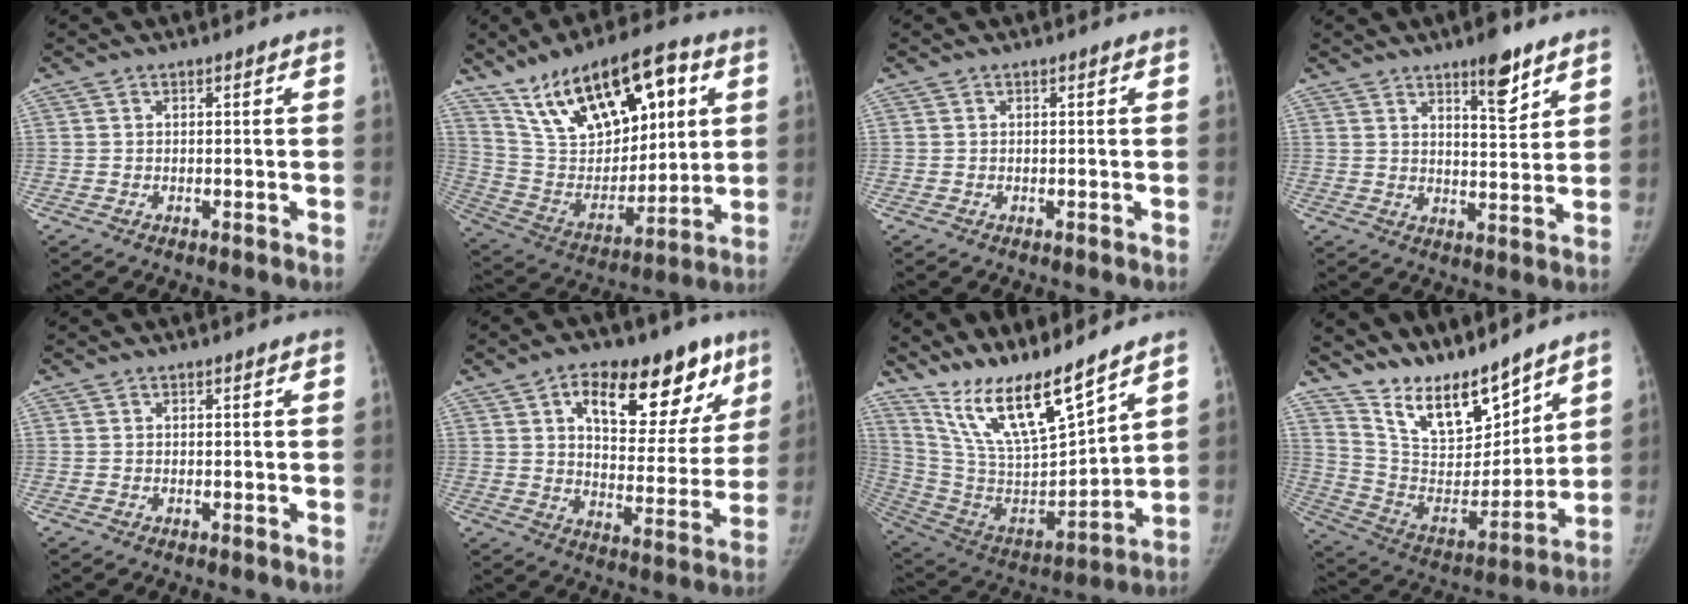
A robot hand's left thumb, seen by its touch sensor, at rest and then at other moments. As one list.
[{"total": 23.4, "force": [11.3, 11.1, 17.2], "torque": [-0.248, -0.029, 0.210]}, {"total": 0.0}, {"total": 7.8, "force": [5.2, 2.2, 5.3], "torque": [-0.063, -0.036, 0.078]}, {"total": 0.0}, {"total": 21.5, "force": [10.9, 10.9, 15.0], "torque": [-0.160, -0.021, 0.160]}, {"total": 18.5, "force": [14.9, 2.8, 10.6], "torque": [-0.168, -0.084, 0.295]}, {"total": 17.3, "force": [14.3, 5.7, 7.9], "torque": [-0.093, -0.091, 0.271]}]